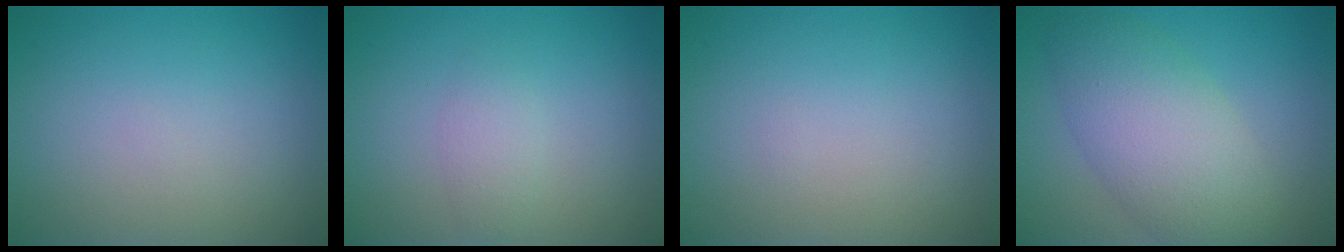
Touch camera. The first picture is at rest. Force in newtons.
{"total": 1.5, "press": 1.5, "slide": 0.0}
{"total": 0.0}
{"total": 6.7, "press": 6.7, "slide": 0.1}